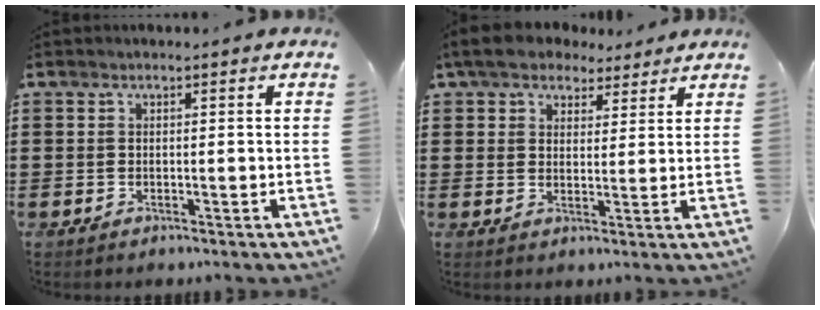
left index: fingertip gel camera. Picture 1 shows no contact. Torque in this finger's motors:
{"motor_torque": [2.14, 0.00, 0.18, 0.19]}